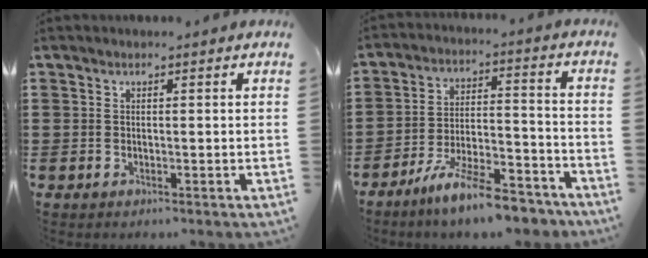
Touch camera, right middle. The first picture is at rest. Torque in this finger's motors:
{"motor_torque": [1.70, -0.44, 0.27, 0.21]}